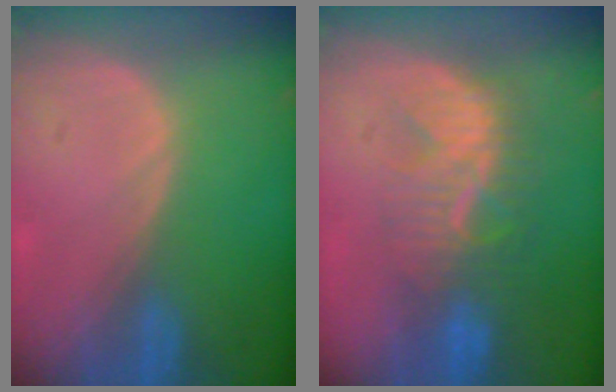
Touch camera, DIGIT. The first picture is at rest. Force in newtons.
{"total": 8.3, "press": 7.9, "slide": 2.5}